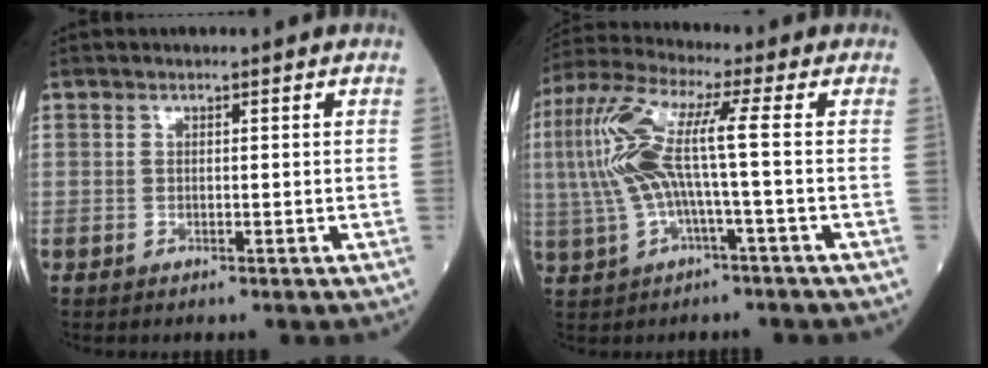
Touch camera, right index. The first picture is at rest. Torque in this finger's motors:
{"motor_torque": [2.11, 0.02, 1.05, 0.21]}